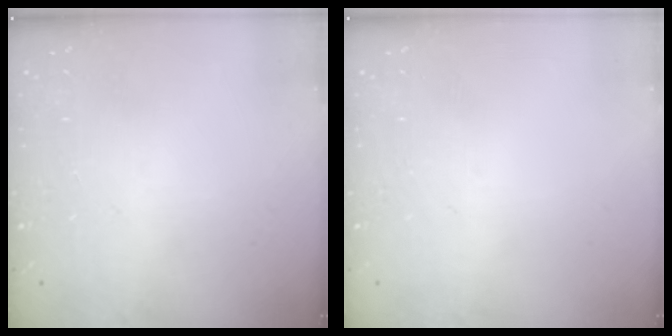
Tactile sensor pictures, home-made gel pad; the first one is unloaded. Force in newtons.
{"total": 0.0}